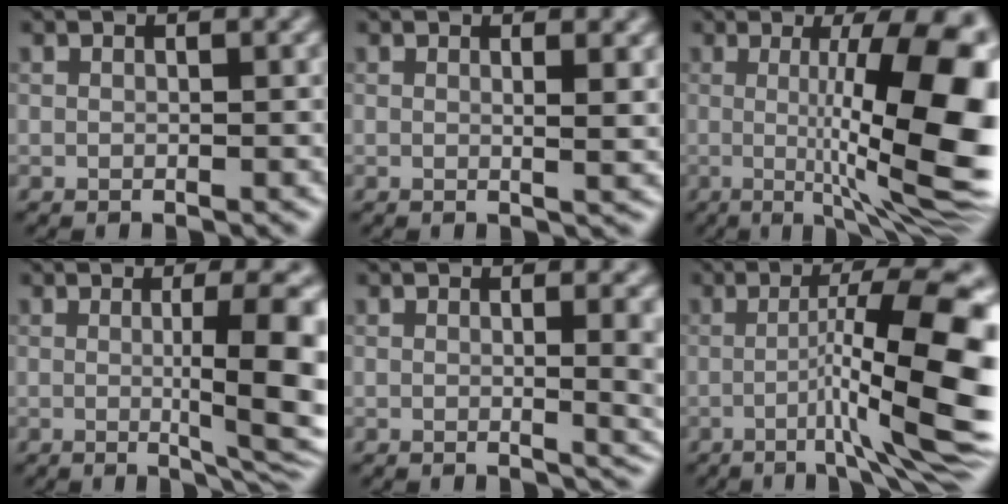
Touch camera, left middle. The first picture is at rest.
{"total": 2.4, "force": [0.9, 0.8, 2.1], "torque": [-0.020, 0.000, 0.010]}
{"total": 14.5, "force": [0.2, 3.6, 14.0], "torque": [-0.158, 0.001, 0.001]}
{"total": 8.0, "force": [-0.1, 1.8, 7.8], "torque": [-0.097, -0.011, 0.002]}
{"total": 4.3, "force": [0.3, 1.6, 4.0], "torque": [-0.032, -0.002, 0.006]}
{"total": 11.4, "force": [-2.6, 1.6, 11.0], "torque": [-0.156, 0.011, -0.040]}